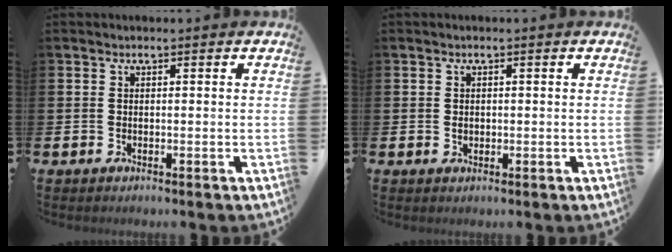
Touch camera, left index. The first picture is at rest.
{"total": 0.9, "force": [0.1, 0.7, 0.5], "torque": [0.005, -0.001, -0.002]}